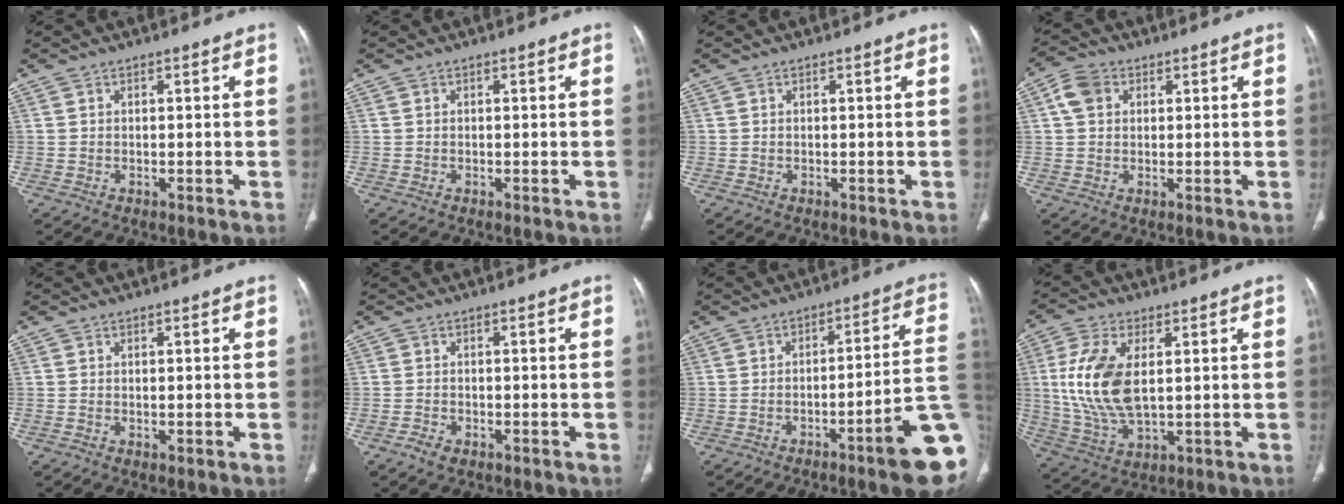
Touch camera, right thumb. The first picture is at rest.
{"total": 0.0}
{"total": 0.0}
{"total": 4.8, "force": [1.5, 3.7, 2.7], "torque": [-0.045, 0.008, 0.026]}
{"total": 0.6, "force": [-0.2, 0.3, 0.5], "torque": [-0.004, -0.001, -0.001]}
{"total": 2.0, "force": [-1.3, 1.2, 1.0], "torque": [-0.022, 0.006, -0.022]}
{"total": 14.6, "force": [-5.9, 1.6, 13.3], "torque": [-0.120, 0.040, -0.079]}
{"total": 13.6, "force": [1.9, 7.2, 11.4], "torque": [-0.239, -0.011, 0.042]}